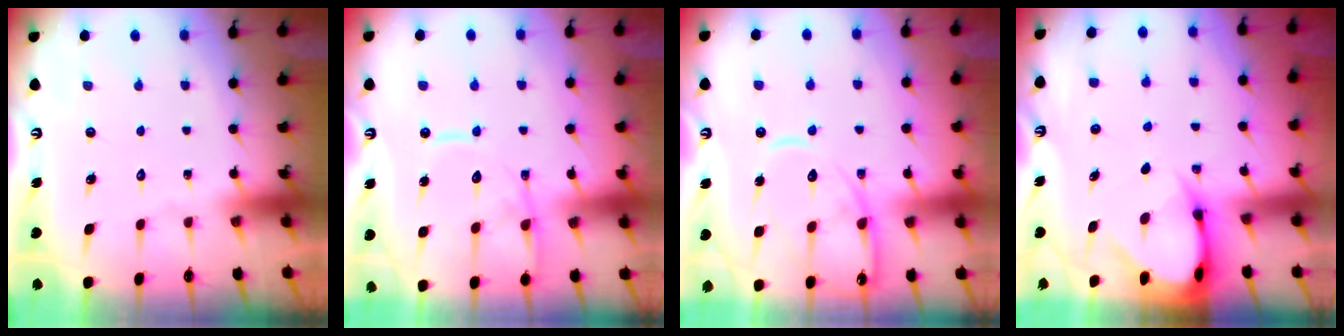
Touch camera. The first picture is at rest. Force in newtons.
{"total": 13.6, "press": 13.6, "slide": 1.4}
{"total": 14.0, "press": 14.0, "slide": 1.3}
{"total": 5.1, "press": 5.1, "slide": 0.5}